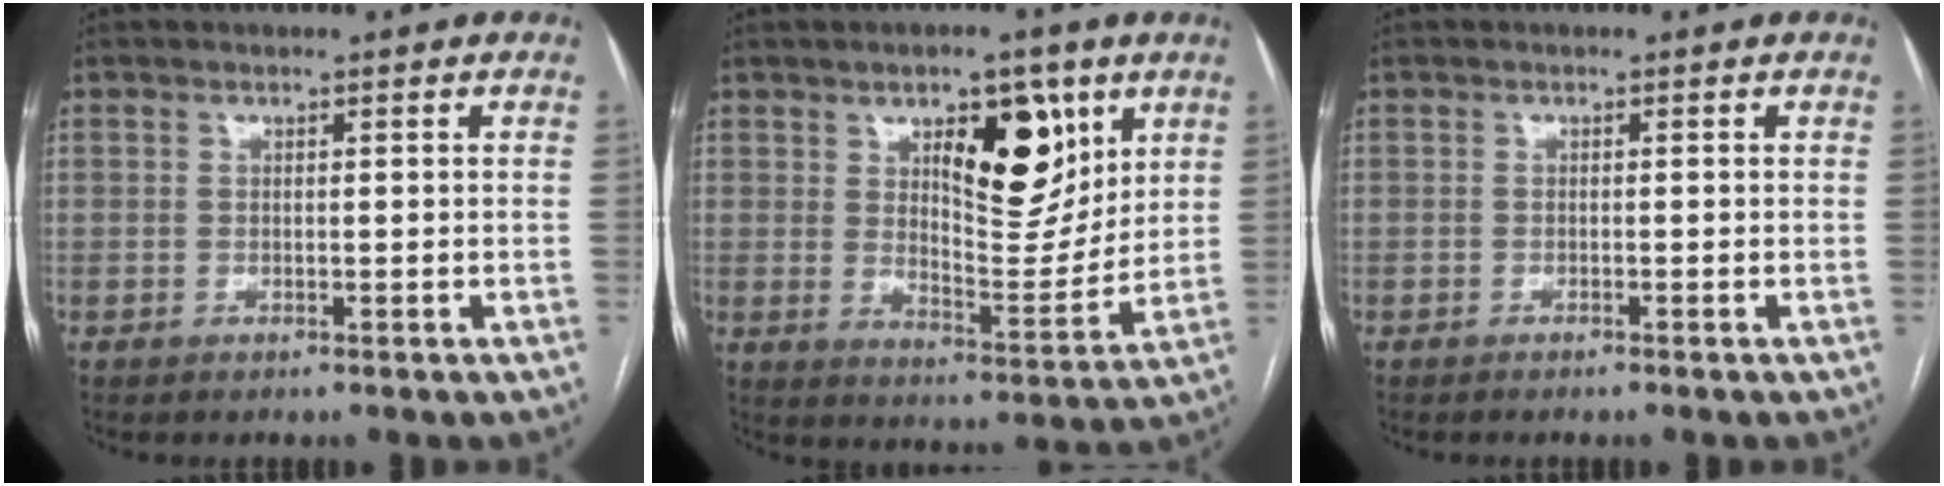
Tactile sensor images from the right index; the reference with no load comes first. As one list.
[{"total": 12.1, "force": [5.6, 4.6, 9.7], "torque": [-0.139, -0.003, 0.094]}, {"total": 0.8, "force": [-0.7, -0.2, 0.4], "torque": [-0.007, 0.001, -0.012]}]